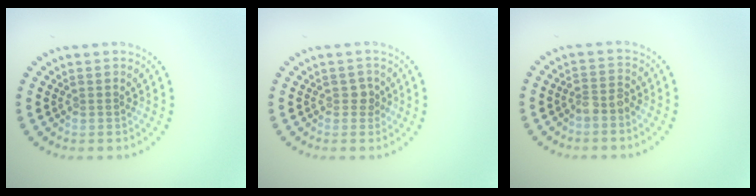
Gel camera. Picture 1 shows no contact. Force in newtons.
{"total": 1.1, "press": 1.0, "slide": 0.6}
{"total": 1.7, "press": 1.4, "slide": 1.0}